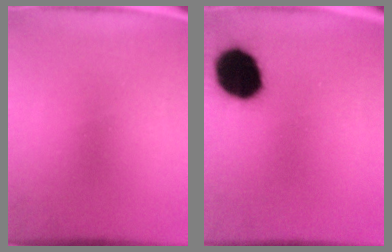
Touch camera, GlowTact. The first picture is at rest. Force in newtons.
{"total": 16.7}